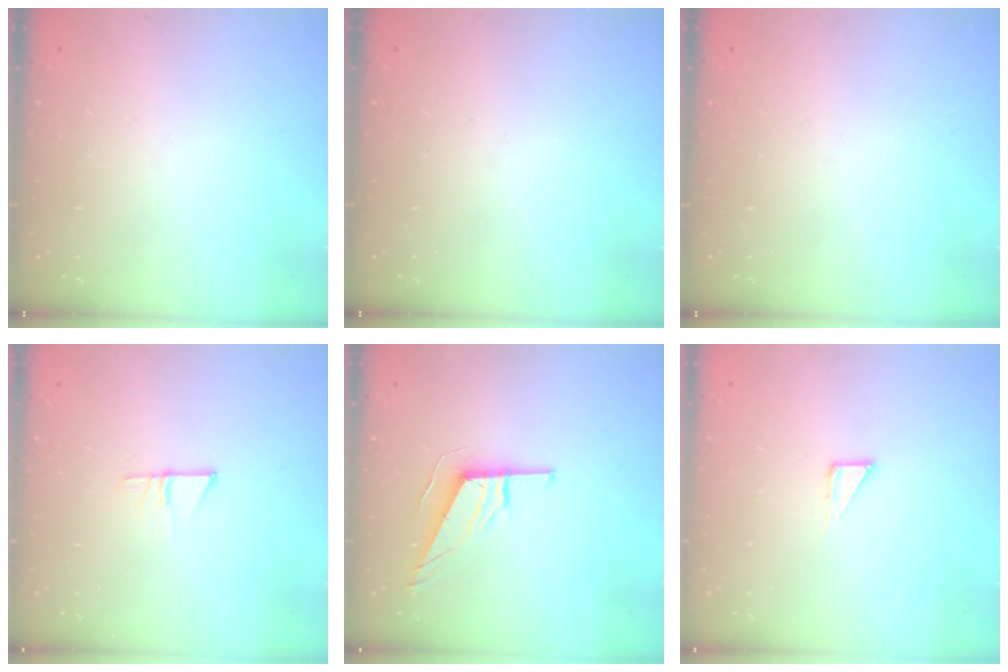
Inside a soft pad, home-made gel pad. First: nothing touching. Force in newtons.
{"total": 0.0}
{"total": 0.0}
{"total": 7.0, "press": 7.0, "slide": 0.5}
{"total": 9.7, "press": 9.5, "slide": 2.0}
{"total": 2.6, "press": 2.6, "slide": 0.1}